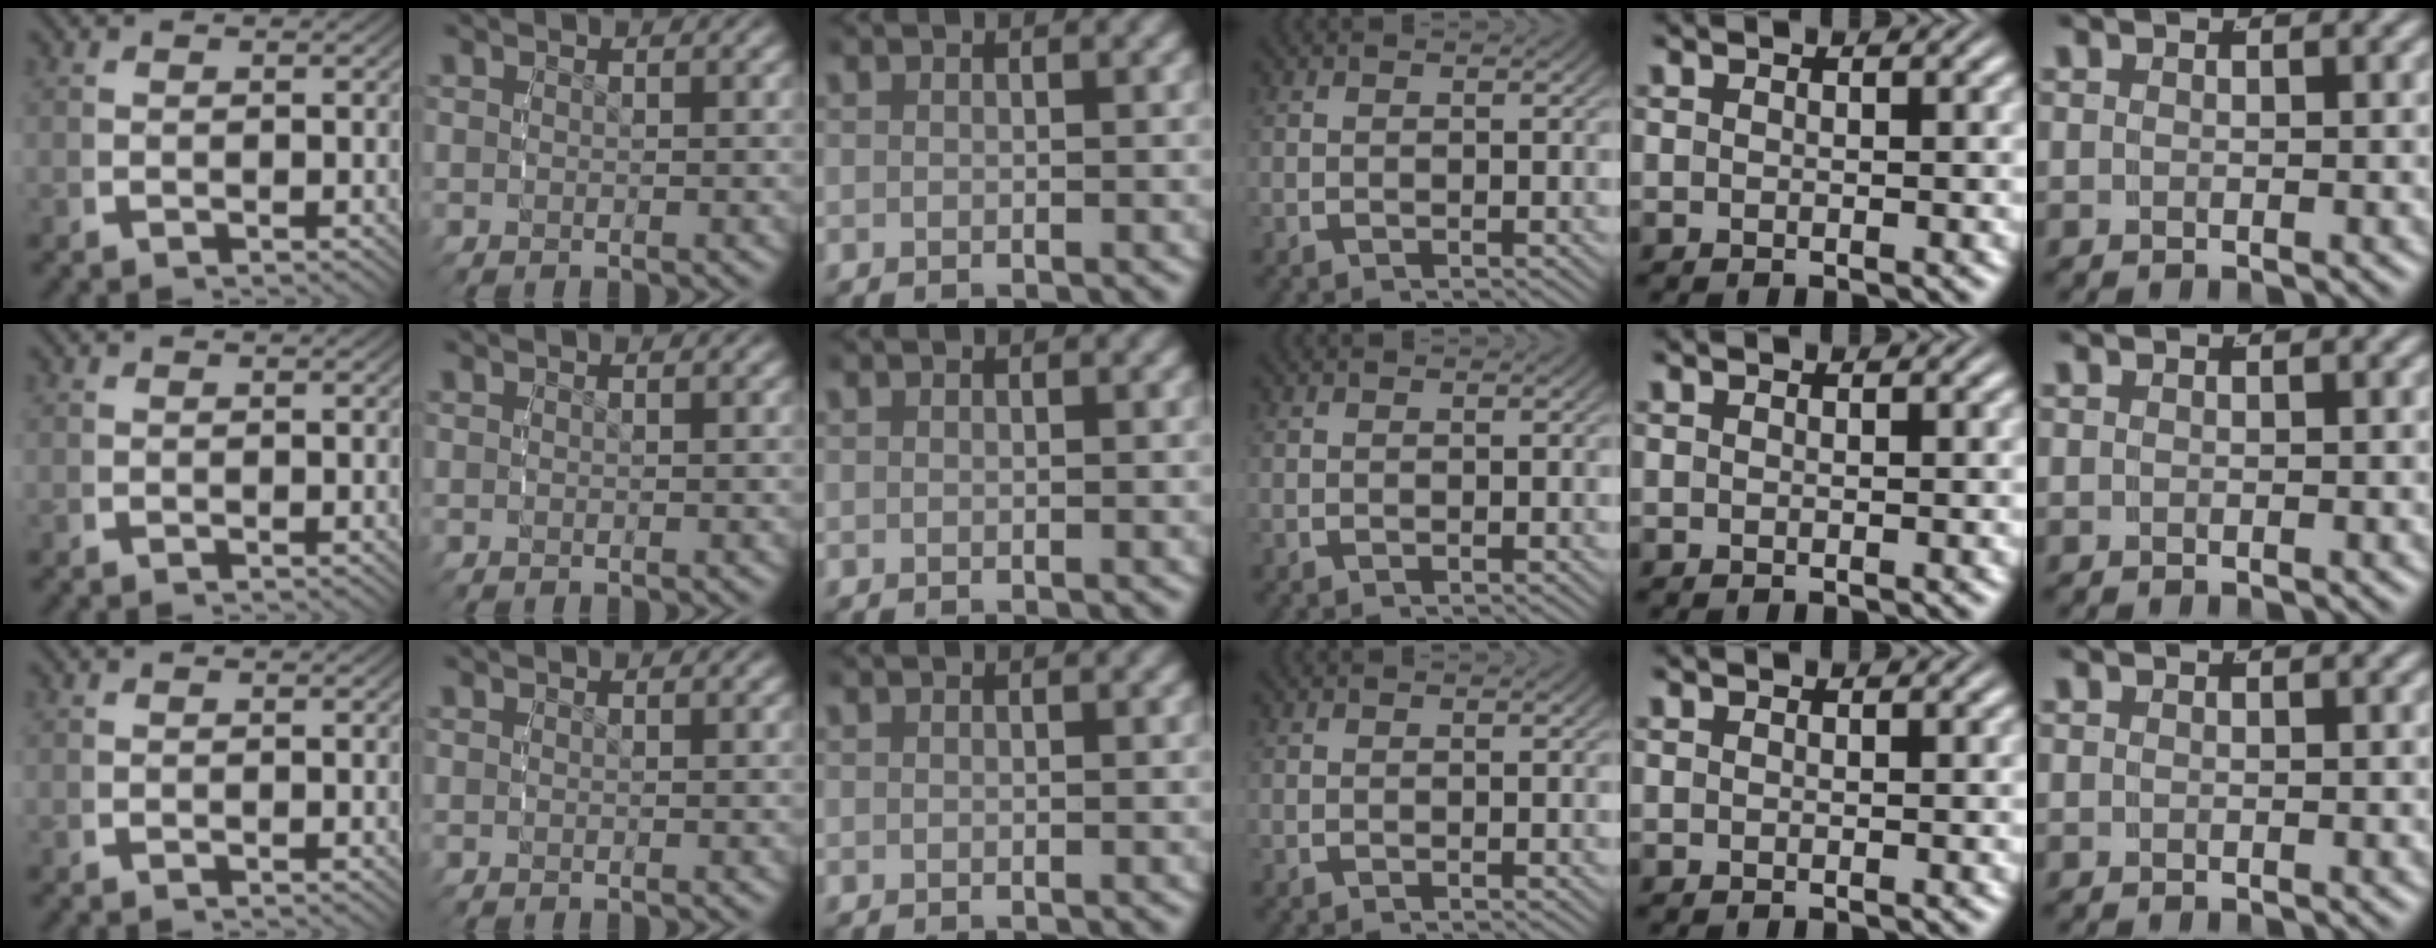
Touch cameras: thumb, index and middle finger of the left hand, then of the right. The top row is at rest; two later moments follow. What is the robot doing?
{"motion": "reach", "object": "string"}